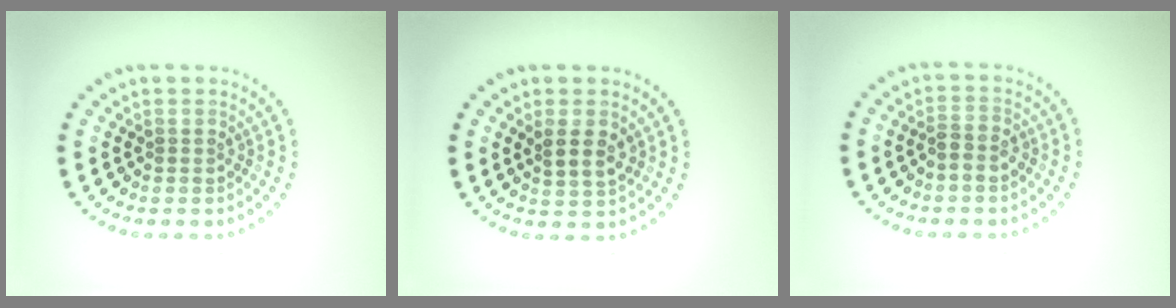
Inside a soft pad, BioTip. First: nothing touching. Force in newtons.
{"total": 2.3, "press": 2.2, "slide": 0.8}
{"total": 1.7, "press": 1.6, "slide": 0.7}